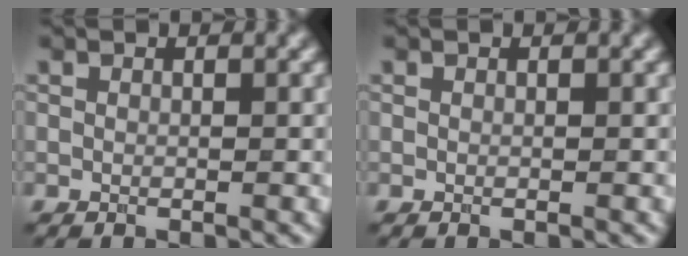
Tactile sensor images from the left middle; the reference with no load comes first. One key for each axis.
{"total": 0.0}